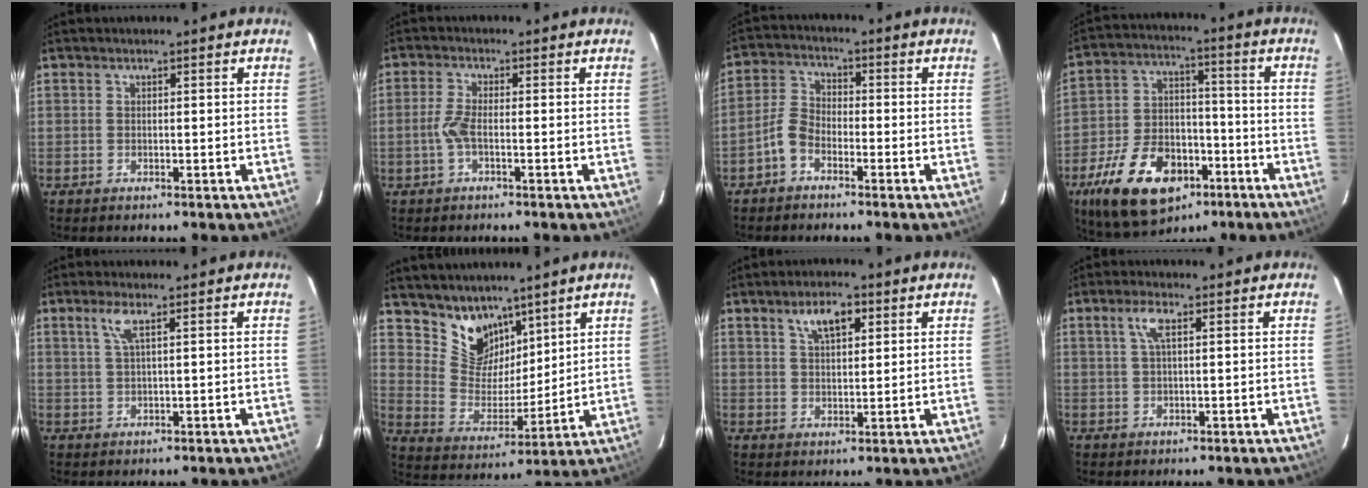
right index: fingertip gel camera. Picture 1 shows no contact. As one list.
[{"total": 3.1, "force": [-1.0, 0.6, 2.9], "torque": [-0.068, 0.003, -0.021]}, {"total": 4.7, "force": [-2.9, 2.5, 2.6], "torque": [-0.060, 0.017, -0.063]}, {"total": 19.8, "force": [-10.8, 11.6, 11.8], "torque": [-0.247, 0.005, -0.167]}, {"total": 2.9, "force": [1.4, 0.0, 2.5], "torque": [-0.052, 0.003, 0.030]}, {"total": 10.4, "force": [7.7, 6.2, 2.9], "torque": [-0.054, 0.002, 0.156]}, {"total": 5.8, "force": [3.0, 2.4, 4.3], "torque": [-0.075, 0.012, 0.055]}, {"total": 3.1, "force": [1.2, 0.6, 2.8], "torque": [-0.058, 0.007, 0.023]}]